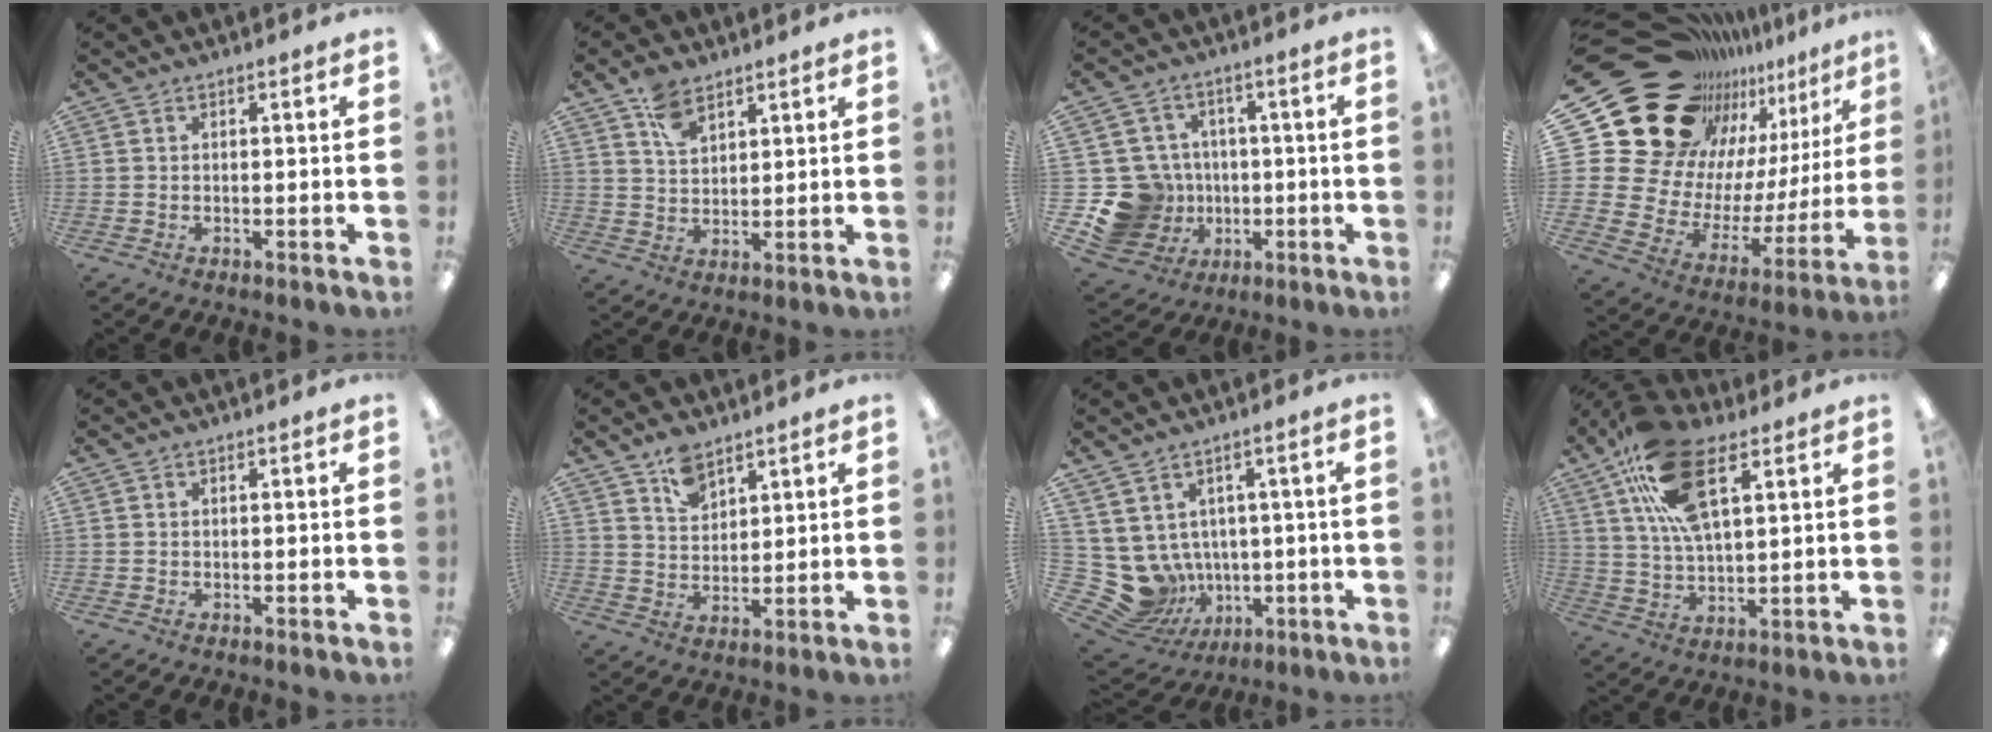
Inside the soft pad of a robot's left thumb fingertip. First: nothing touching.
{"total": 6.5, "force": [4.5, 3.5, 3.1], "torque": [-0.058, -0.014, 0.084]}
{"total": 14.6, "force": [-2.6, 13.5, 4.9], "torque": [-0.124, 0.017, -0.029]}
{"total": 24.8, "force": [16.8, 15.7, 9.4], "torque": [-0.147, -0.146, 0.347]}
{"total": 0.0}
{"total": 6.4, "force": [5.1, 3.2, 2.2], "torque": [-0.042, -0.025, 0.095]}
{"total": 9.2, "force": [0.1, 8.9, 2.5], "torque": [-0.105, -0.021, 0.015]}
{"total": 18.1, "force": [9.4, 8.3, 13.1], "torque": [-0.244, -0.018, 0.166]}